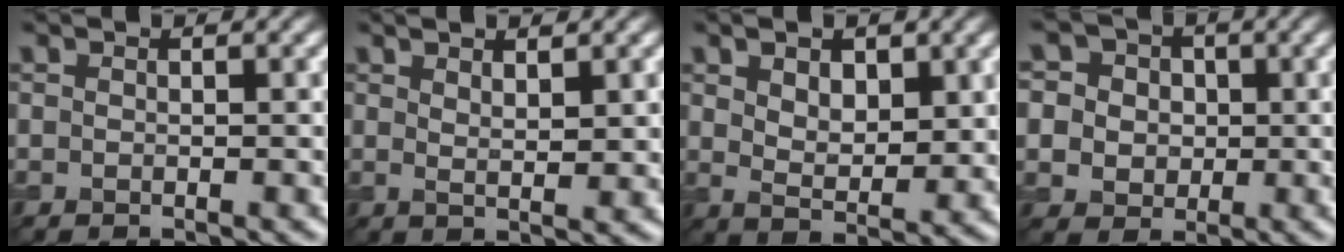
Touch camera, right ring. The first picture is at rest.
{"total": 2.6, "force": [1.5, 0.6, 2.0], "torque": [-0.031, -0.003, 0.027]}
{"total": 4.7, "force": [2.0, 2.5, 3.4], "torque": [-0.060, -0.008, 0.037]}
{"total": 9.2, "force": [2.6, 8.2, 3.2], "torque": [-0.090, 0.034, 0.030]}